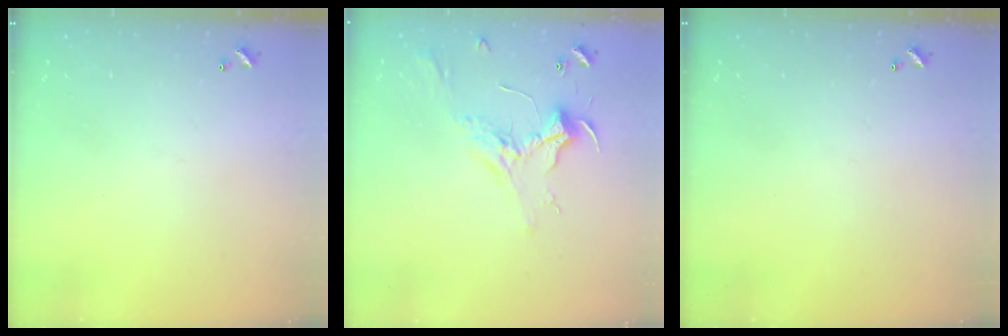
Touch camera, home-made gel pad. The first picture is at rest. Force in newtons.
{"total": 2.3, "press": 2.2, "slide": 0.9}
{"total": 0.0}